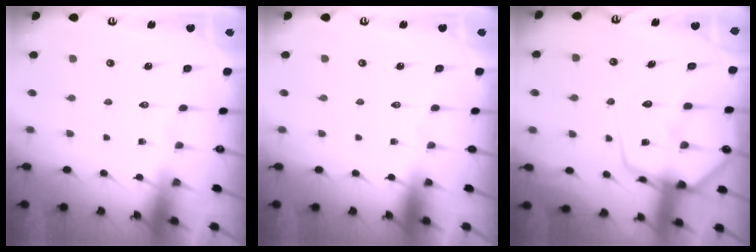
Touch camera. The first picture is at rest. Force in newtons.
{"total": 0.0}
{"total": 13.7, "press": 13.7, "slide": 1.5}